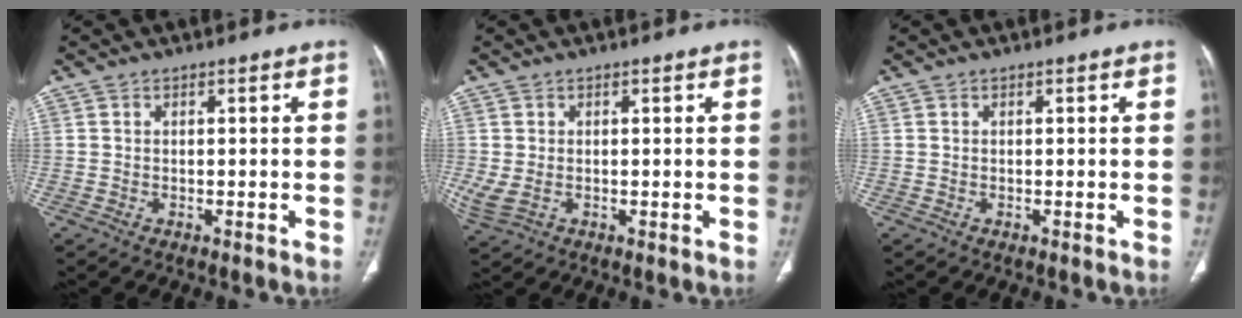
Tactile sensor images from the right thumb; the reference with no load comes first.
{"total": 3.6, "force": [-0.1, 2.2, 2.8], "torque": [-0.077, 0.002, 0.009]}
{"total": 0.0}